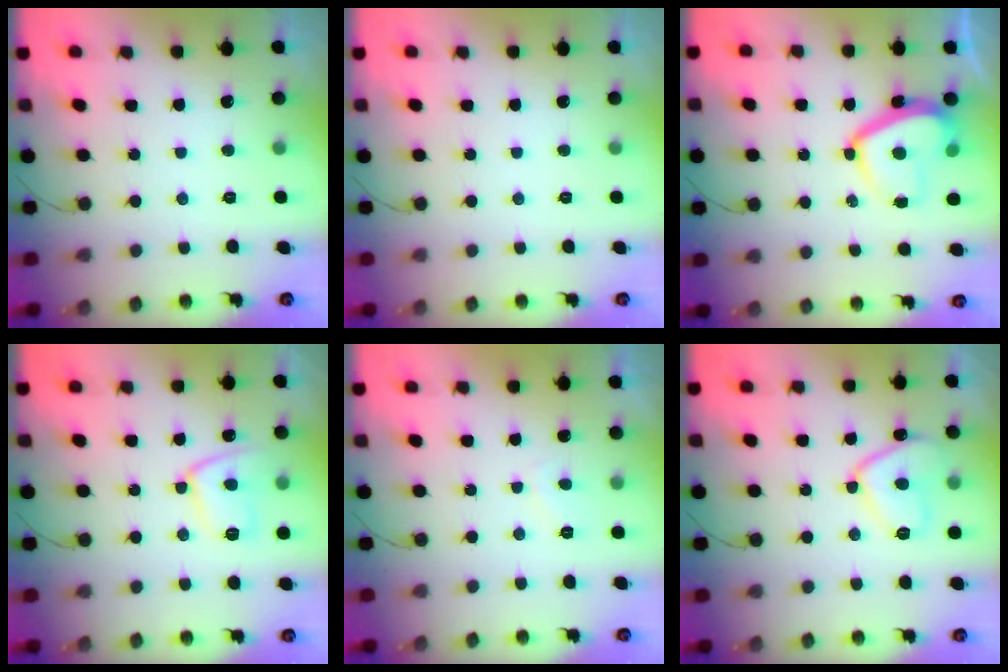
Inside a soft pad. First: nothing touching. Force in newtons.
{"total": 0.0}
{"total": 10.4, "press": 10.4, "slide": 1.0}
{"total": 10.3, "press": 10.3, "slide": 0.8}
{"total": 1.8, "press": 1.7, "slide": 0.6}
{"total": 11.4, "press": 11.3, "slide": 1.3}